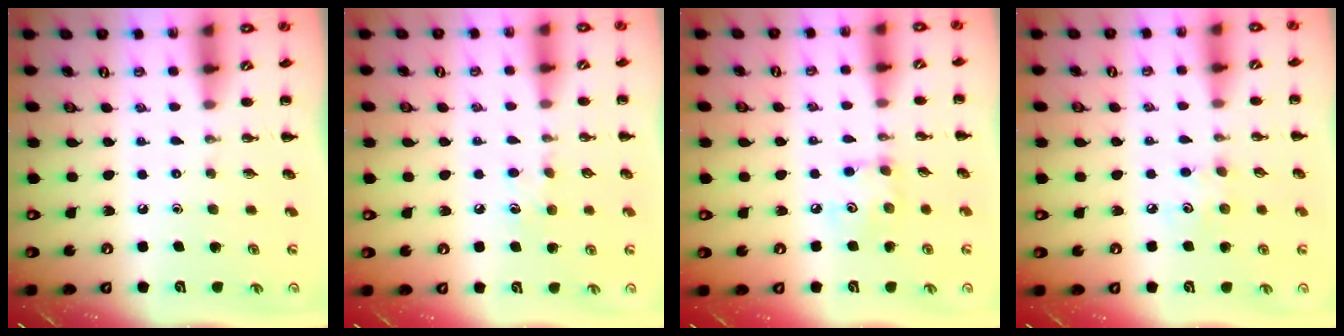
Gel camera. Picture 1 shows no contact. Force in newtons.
{"total": 4.8, "press": 4.6, "slide": 1.3}
{"total": 5.2, "press": 5.2, "slide": 0.5}
{"total": 5.2, "press": 5.1, "slide": 1.1}